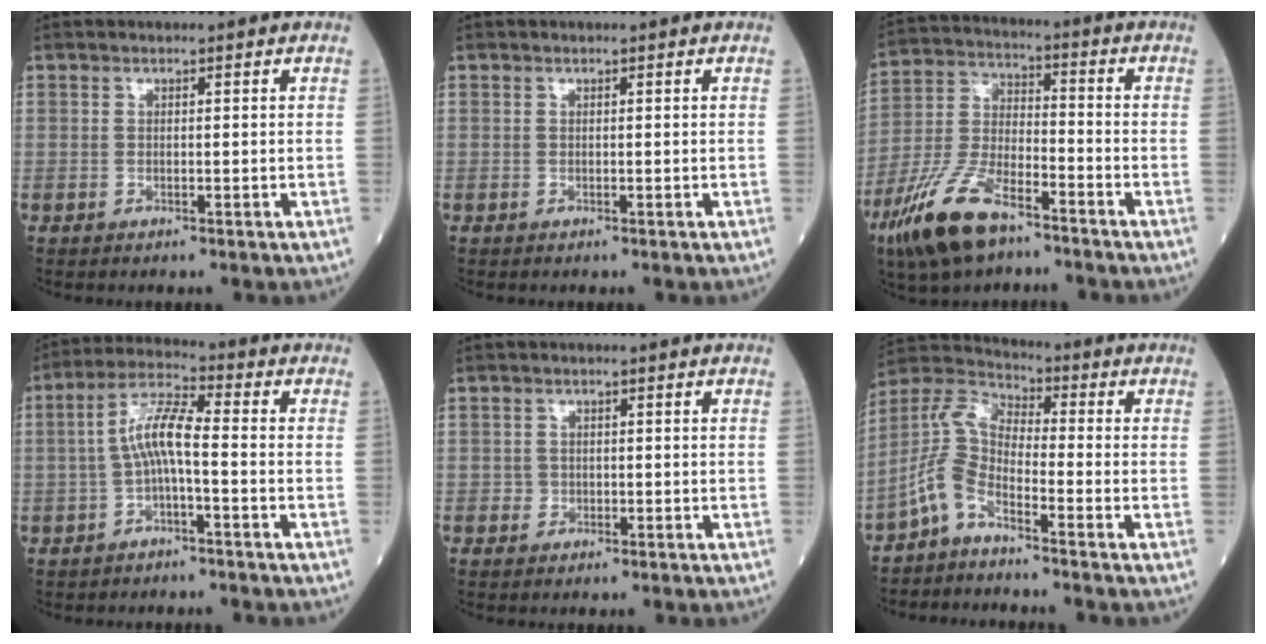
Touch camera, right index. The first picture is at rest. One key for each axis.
{"total": 0.0}
{"total": 13.3, "fx": -8.7, "fy": 4.4, "fz": 9.0, "tx": -0.197, "ty": -0.015, "tz": -0.169}
{"total": 6.6, "fx": -0.9, "fy": 1.2, "fz": 6.4, "tx": -0.130, "ty": 0.022, "tz": -0.023}
{"total": 0.9, "fx": -0.3, "fy": 0.9, "fz": 0.1, "tx": 0.002, "ty": 0.005, "tz": -0.006}
{"total": 6.5, "fx": -4.1, "fy": 2.0, "fz": 4.6, "tx": -0.115, "ty": 0.012, "tz": -0.098}